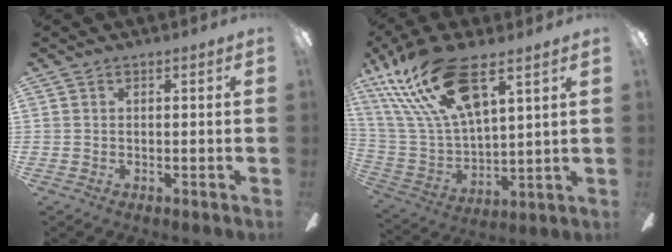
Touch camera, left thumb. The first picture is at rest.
{"total": 21.4, "force": [12.7, 8.1, 15.2], "torque": [-0.313, -0.053, 0.220]}